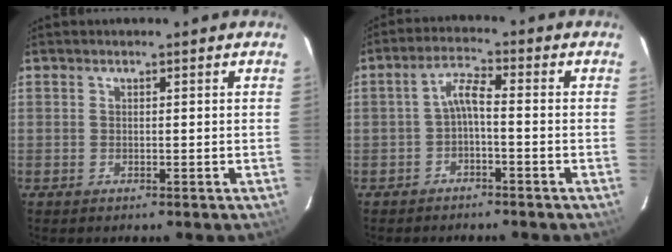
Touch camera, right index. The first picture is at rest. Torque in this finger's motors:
{"motor_torque": [0.87, -0.17, 0.46, 0.12]}